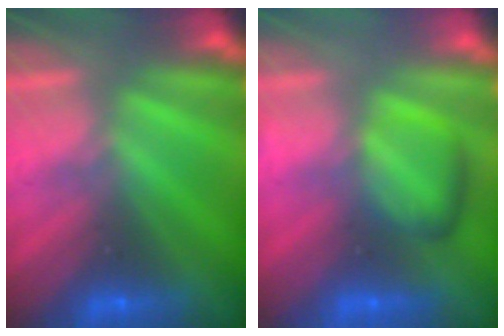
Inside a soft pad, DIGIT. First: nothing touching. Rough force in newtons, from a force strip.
{"total": 2.4}